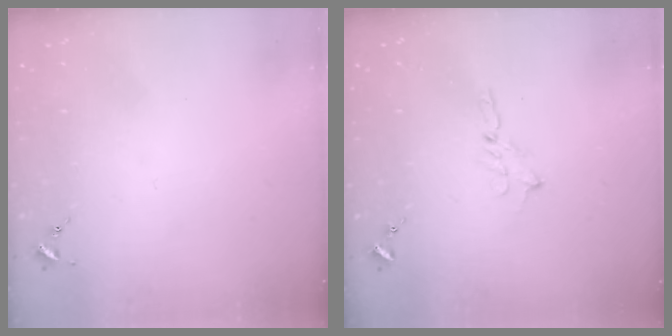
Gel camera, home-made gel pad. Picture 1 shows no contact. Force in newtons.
{"total": 3.5, "press": 3.5, "slide": 0.1}